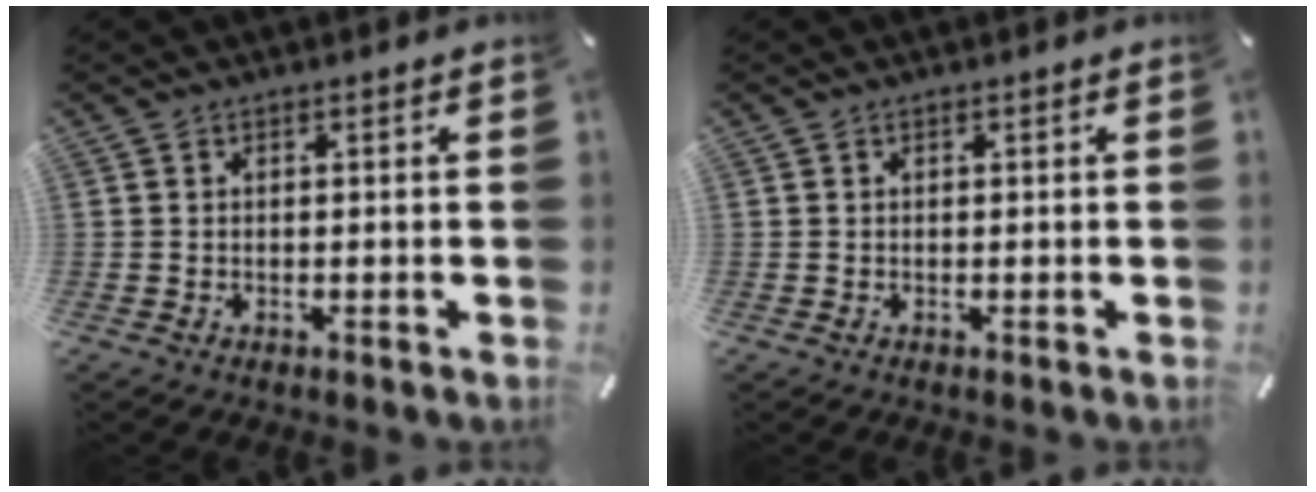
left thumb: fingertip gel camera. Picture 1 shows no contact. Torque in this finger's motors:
{"motor_torque": [0.09, 0.05, -0.08, -0.01, -0.01]}